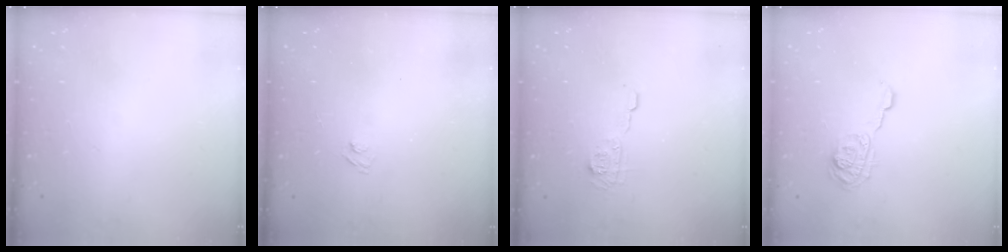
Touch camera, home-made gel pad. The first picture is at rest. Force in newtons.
{"total": 2.7, "press": 2.5, "slide": 0.9}
{"total": 6.8, "press": 6.8, "slide": 0.2}
{"total": 9.2, "press": 9.2, "slide": 0.4}